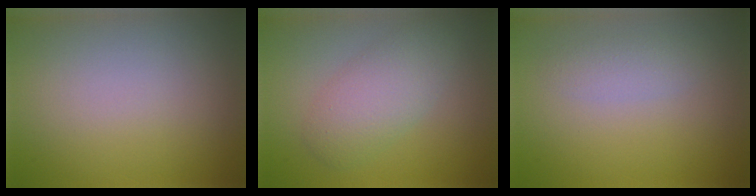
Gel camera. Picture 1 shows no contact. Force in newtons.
{"total": 4.1, "press": 4.1, "slide": 0.1}
{"total": 1.5, "press": 1.5, "slide": 0.1}